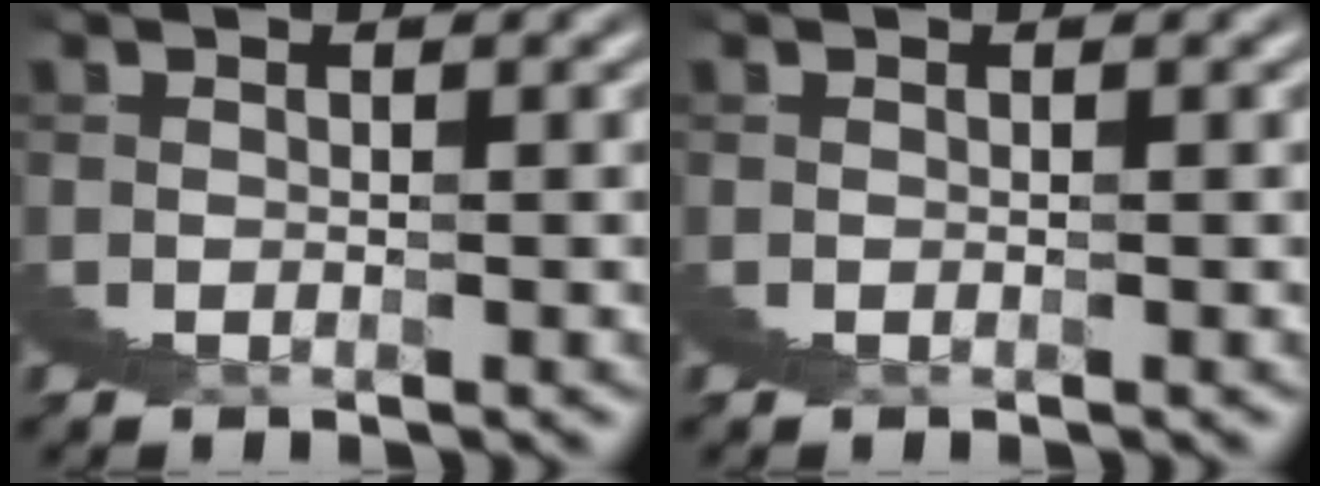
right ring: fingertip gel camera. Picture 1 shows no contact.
{"total": 0.0}